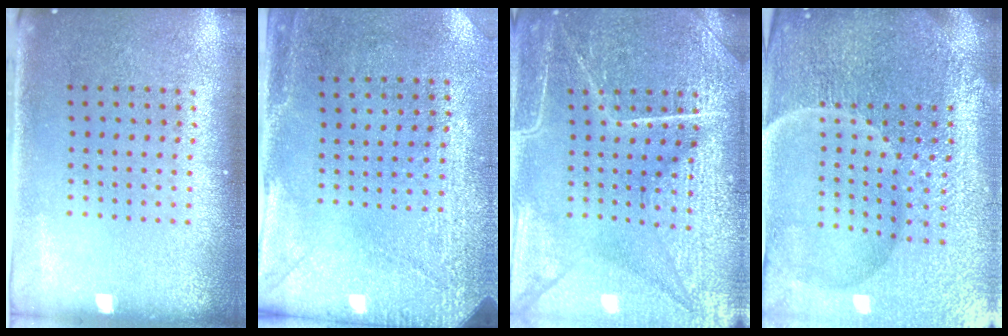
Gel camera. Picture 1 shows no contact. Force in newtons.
{"total": 2.9, "press": 2.5, "slide": 1.5}
{"total": 7.1, "press": 7.1, "slide": 0.9}
{"total": 6.7, "press": 6.0, "slide": 3.1}